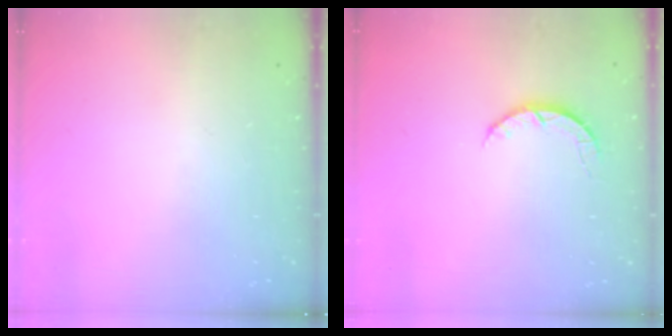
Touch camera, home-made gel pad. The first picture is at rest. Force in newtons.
{"total": 2.7, "press": 2.7, "slide": 0.4}